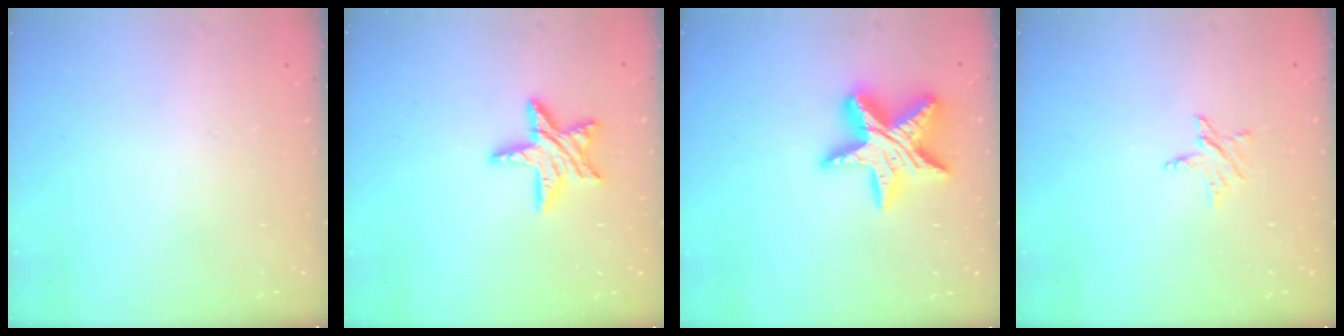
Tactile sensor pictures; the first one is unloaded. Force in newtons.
{"total": 12.1, "press": 12.1, "slide": 1.0}
{"total": 18.1, "press": 18.1, "slide": 1.3}
{"total": 3.9, "press": 3.9, "slide": 0.3}